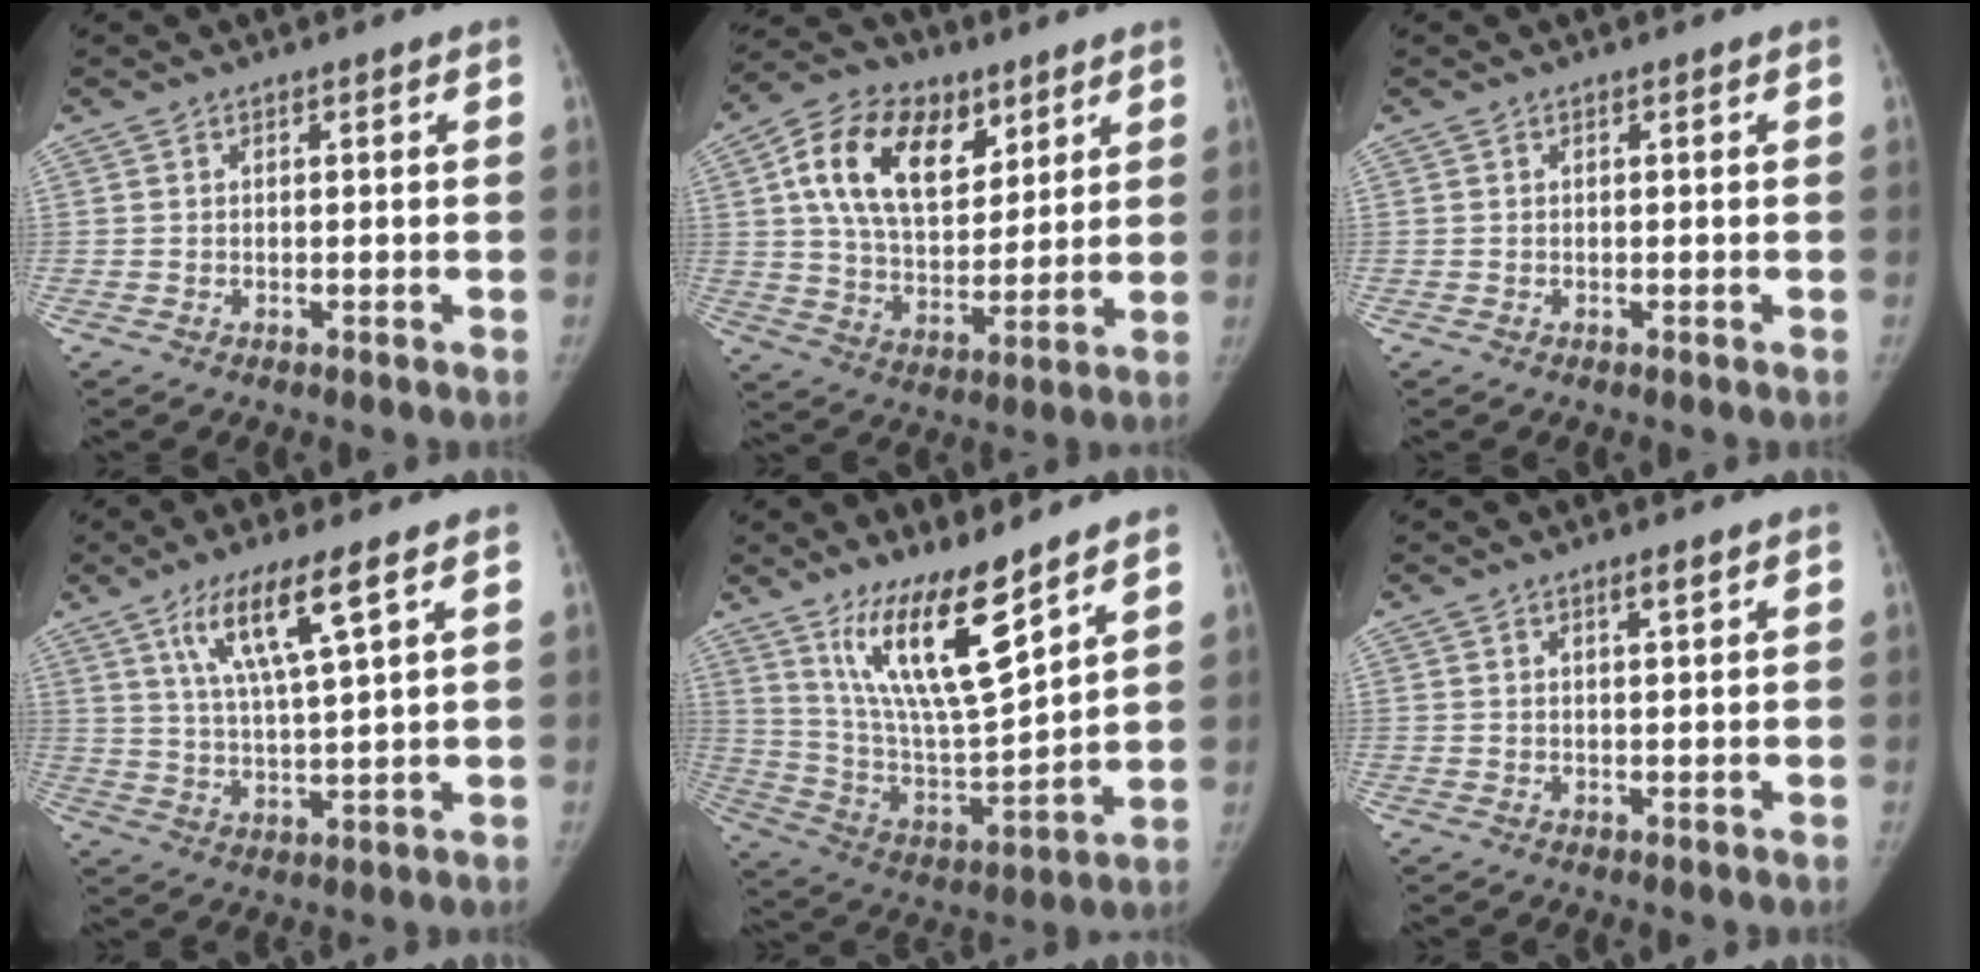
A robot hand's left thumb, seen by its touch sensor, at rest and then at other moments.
{"total": 18.2, "force": [7.6, 11.5, 12.0], "torque": [-0.178, -0.020, 0.135]}
{"total": 0.0}
{"total": 10.8, "force": [5.5, 1.4, 9.2], "torque": [-0.180, -0.022, 0.108]}
{"total": 16.8, "force": [11.0, 3.5, 12.3], "torque": [-0.200, -0.074, 0.218]}
{"total": 1.6, "force": [1.0, 0.2, 1.2], "torque": [-0.019, -0.007, 0.019]}